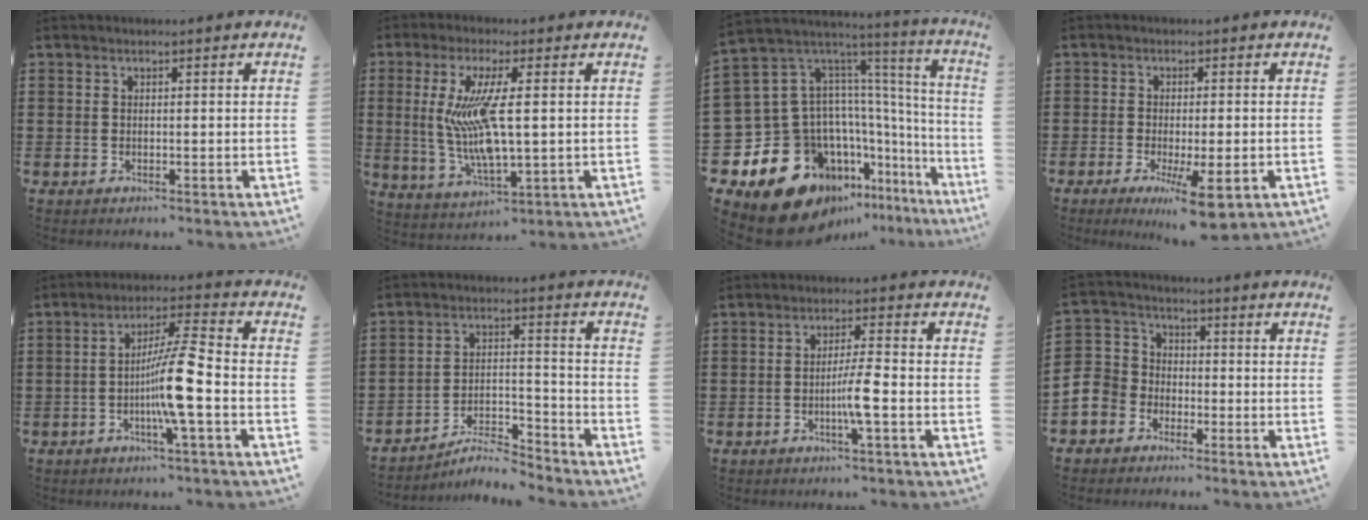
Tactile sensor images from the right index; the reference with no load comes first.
{"total": 10.0, "force": [1.1, 2.2, 9.8], "torque": [-0.217, -0.019, 0.012]}
{"total": 23.4, "force": [-12.9, 14.6, 13.0], "torque": [-0.279, -0.012, -0.179]}
{"total": 6.4, "force": [-2.9, 1.2, 5.6], "torque": [-0.101, -0.011, -0.047]}
{"total": 9.4, "force": [-2.3, 0.2, 9.1], "torque": [-0.175, -0.010, -0.050]}
{"total": 6.5, "force": [-6.0, 1.0, 2.2], "torque": [-0.040, 0.011, -0.116]}
{"total": 4.7, "force": [-1.5, -0.2, 4.5], "torque": [-0.086, -0.009, -0.031]}
{"total": 6.7, "force": [-3.0, 5.8, 1.8], "torque": [-0.096, 0.000, -0.073]}